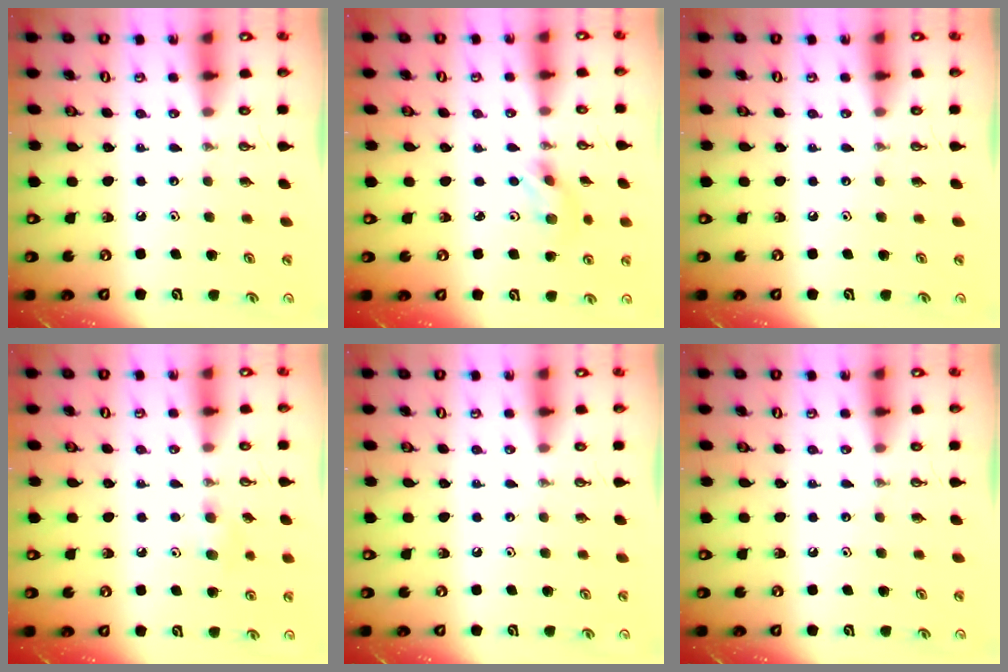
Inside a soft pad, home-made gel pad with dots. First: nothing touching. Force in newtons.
{"total": 4.7, "press": 4.6, "slide": 0.7}
{"total": 0.0}
{"total": 5.3, "press": 5.2, "slide": 1.1}
{"total": 1.0, "press": 0.0, "slide": 1.0}
{"total": 0.0}